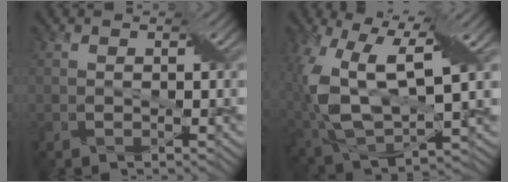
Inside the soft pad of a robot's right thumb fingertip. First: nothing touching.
{"total": 13.7, "force": [2.8, 7.3, 11.3], "torque": [-0.256, -0.012, 0.062]}